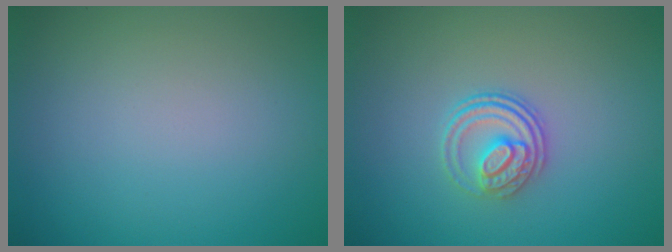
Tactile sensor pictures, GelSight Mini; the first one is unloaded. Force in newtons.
{"total": 3.0, "press": 2.5, "slide": 1.7}